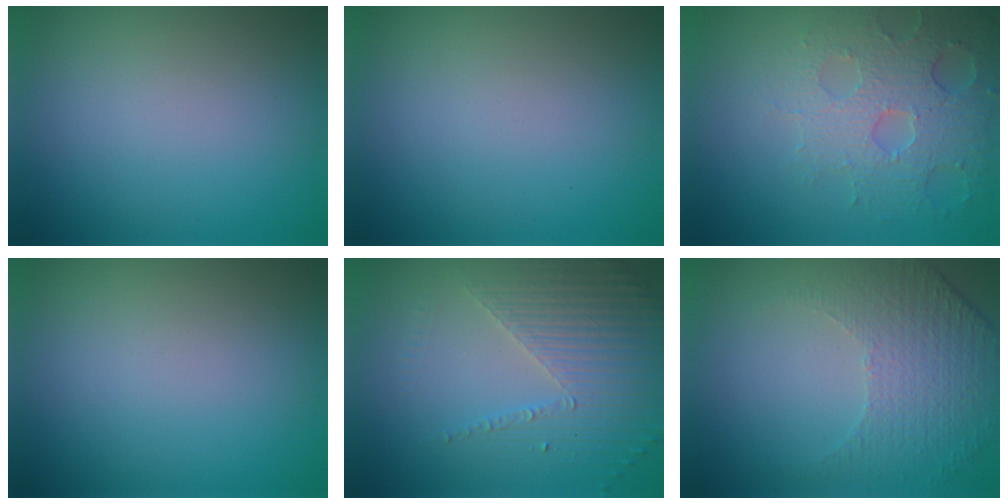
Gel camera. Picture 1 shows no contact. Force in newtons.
{"total": 0.0}
{"total": 4.6, "press": 4.3, "slide": 1.6}
{"total": 0.0}
{"total": 3.6, "press": 3.3, "slide": 1.5}
{"total": 5.0, "press": 3.3, "slide": 3.8}